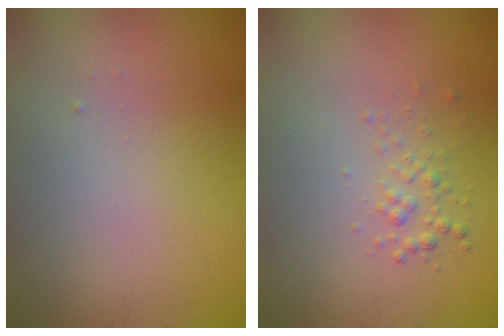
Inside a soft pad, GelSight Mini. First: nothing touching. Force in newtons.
{"total": 1.2, "press": 1.2, "slide": 0.1}